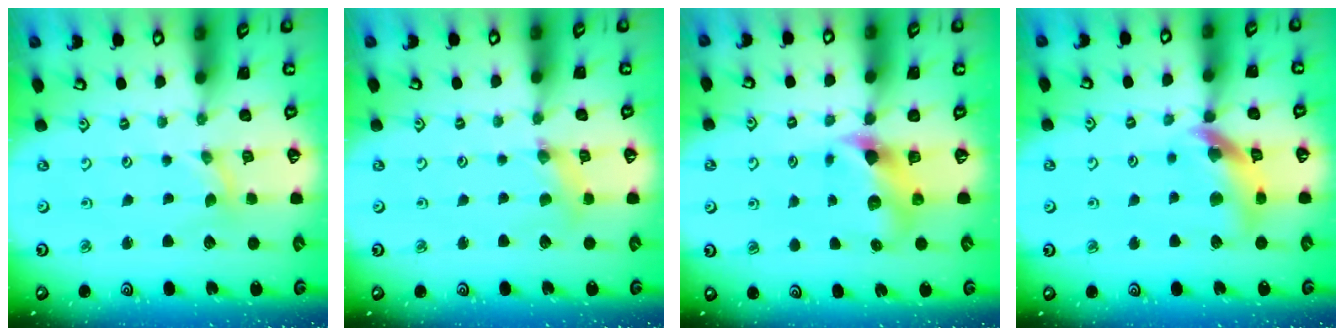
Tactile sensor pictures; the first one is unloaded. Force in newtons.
{"total": 2.1, "press": 2.1, "slide": 0.3}
{"total": 7.6, "press": 7.5, "slide": 1.0}
{"total": 13.8, "press": 13.7, "slide": 1.7}